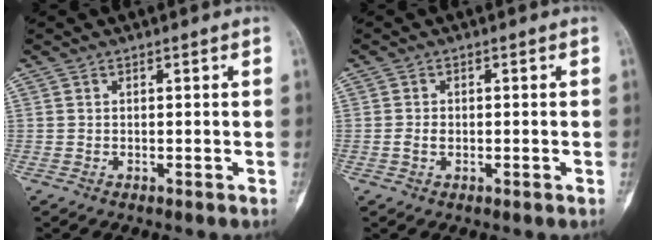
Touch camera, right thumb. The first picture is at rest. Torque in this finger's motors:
{"motor_torque": [2.36, 2.45, 0.18, 0.13, -0.08]}